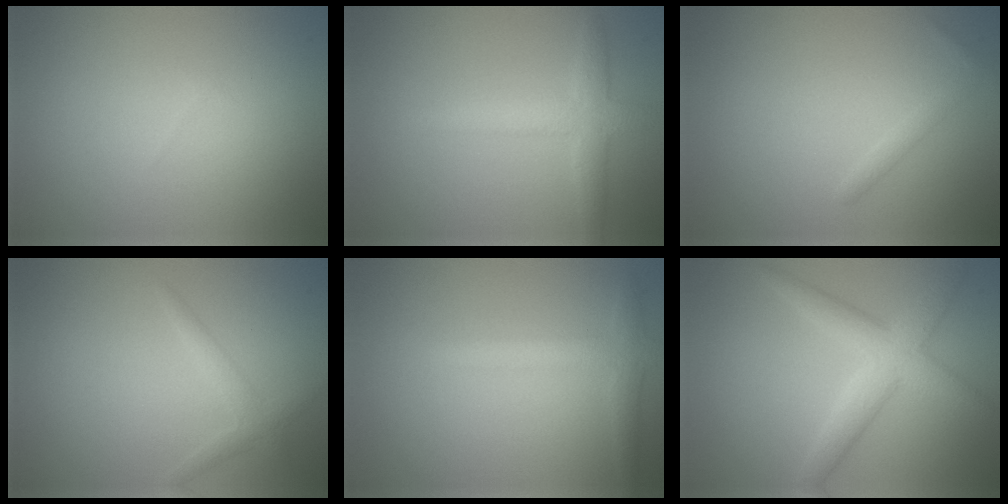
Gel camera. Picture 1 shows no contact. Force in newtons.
{"total": 3.1, "press": 3.1, "slide": 0.1}
{"total": 0.9, "press": 0.9, "slide": 0.1}
{"total": 1.6, "press": 1.6, "slide": 0.1}
{"total": 2.3, "press": 2.3, "slide": 0.1}
{"total": 4.0, "press": 4.0, "slide": 0.2}